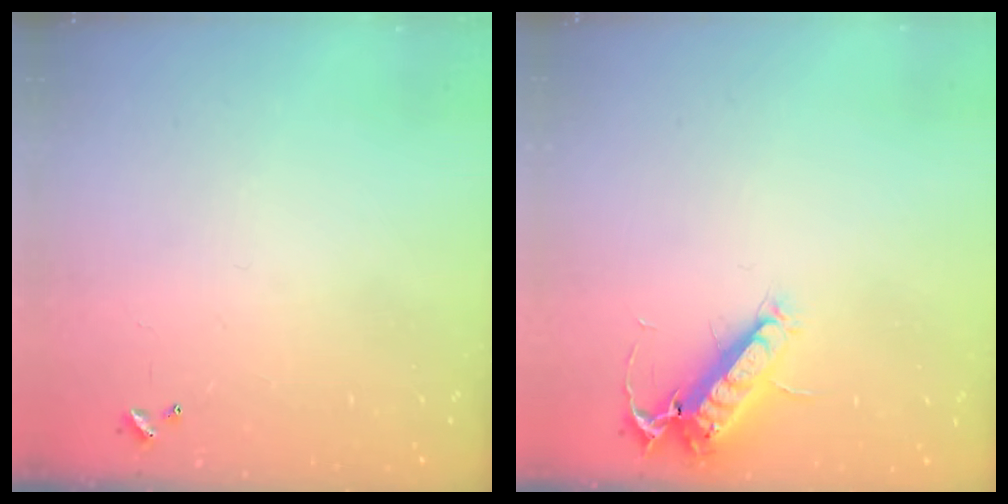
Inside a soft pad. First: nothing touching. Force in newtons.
{"total": 13.1, "press": 13.0, "slide": 2.0}